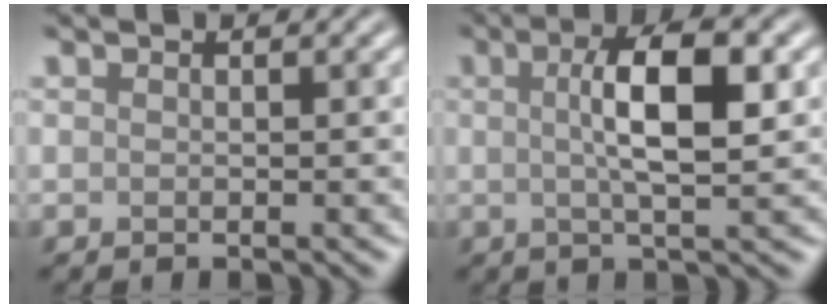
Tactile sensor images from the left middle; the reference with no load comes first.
{"total": 5.9, "force": [1.0, 1.4, 5.6], "torque": [-0.092, 0.011, 0.014]}